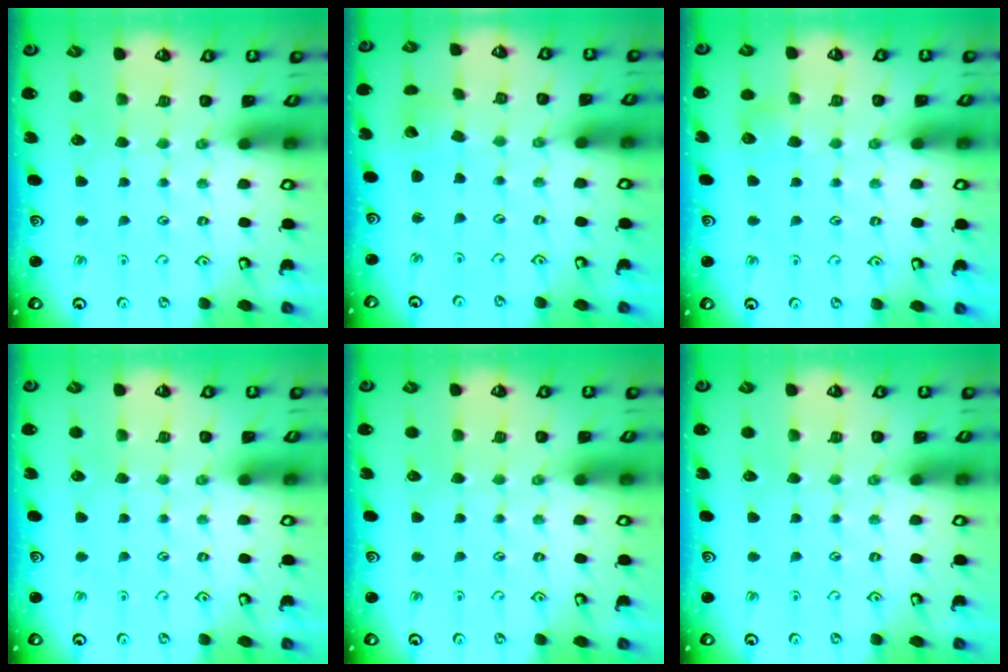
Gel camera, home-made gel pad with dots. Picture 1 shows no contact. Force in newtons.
{"total": 2.0, "press": 2.0, "slide": 0.1}
{"total": 3.7, "press": 3.7, "slide": 0.4}
{"total": 0.0}
{"total": 0.0}
{"total": 0.0}